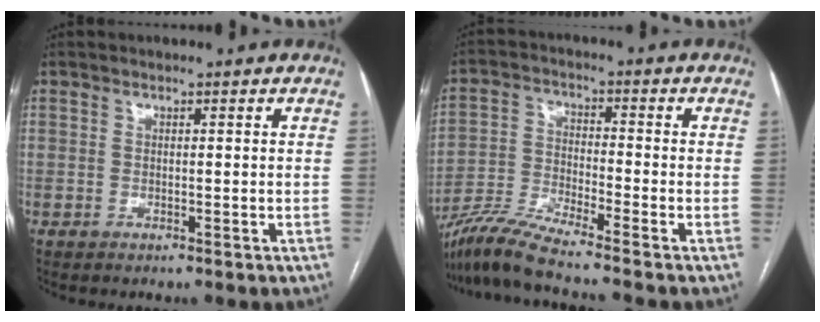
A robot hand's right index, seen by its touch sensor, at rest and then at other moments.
{"total": 8.9, "force": [-7.9, -1.6, 3.8], "torque": [-0.083, -0.023, -0.154]}